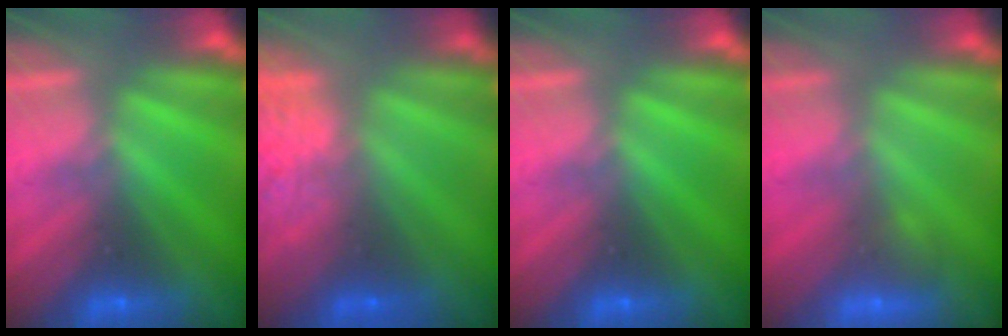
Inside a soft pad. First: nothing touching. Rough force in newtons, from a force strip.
{"total": 5.9}
{"total": 0.0}
{"total": 2.8}